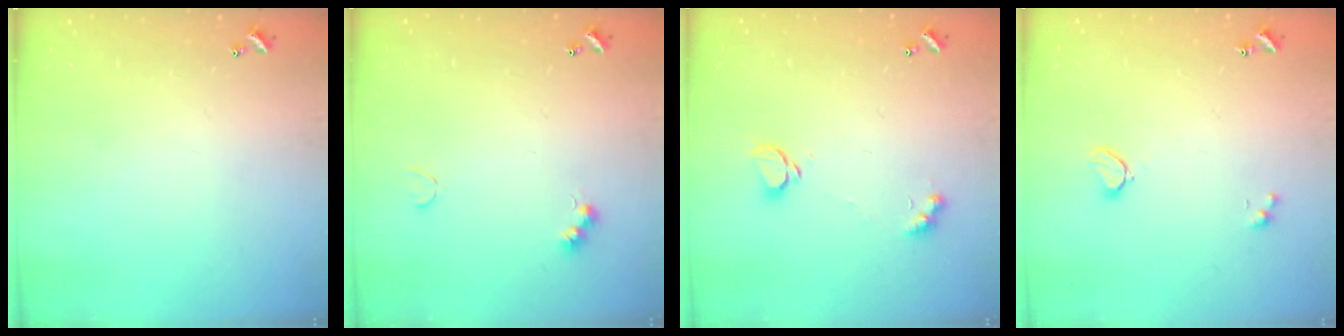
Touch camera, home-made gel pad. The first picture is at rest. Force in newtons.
{"total": 4.0, "press": 3.9, "slide": 0.8}
{"total": 2.1, "press": 2.1, "slide": 0.3}
{"total": 1.9, "press": 1.9, "slide": 0.6}